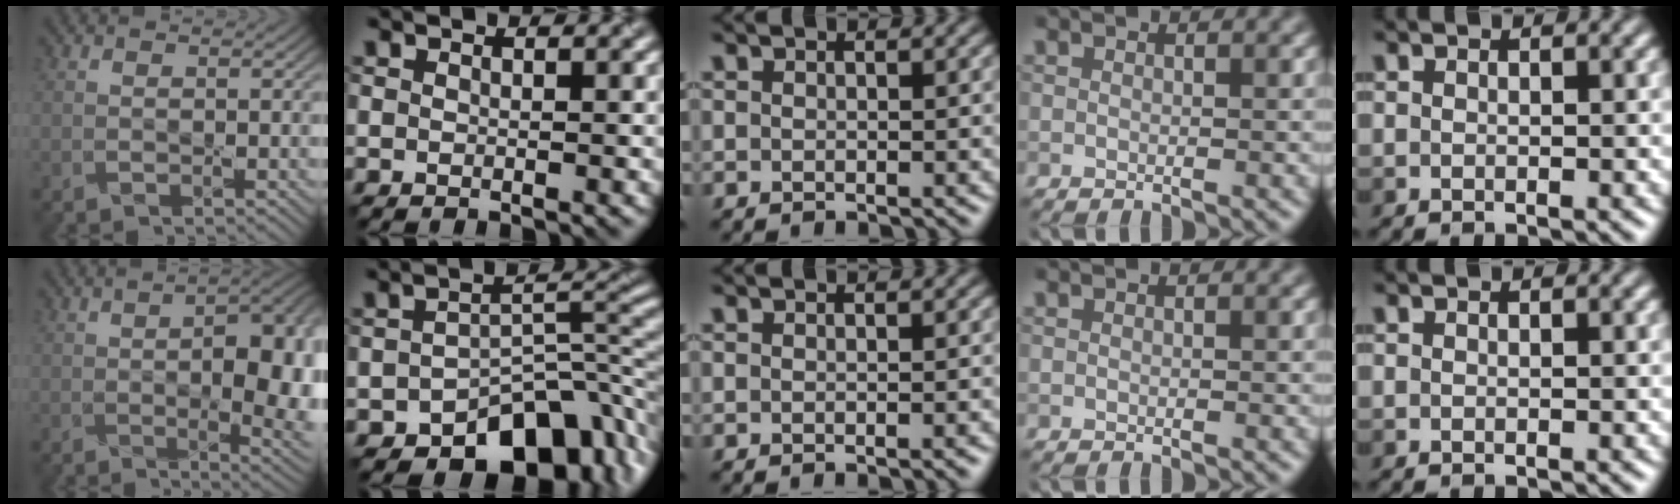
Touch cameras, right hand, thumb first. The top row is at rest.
{"thumb": {"total": 13.2, "force": [-0.4, 6.1, 11.6], "torque": [-0.154, -0.014, 0.011]}, "index": {"total": 9.6, "force": [-6.4, 4.9, 5.1], "torque": [-0.046, -0.006, -0.109]}, "middle": {"total": 0.6, "force": [-0.3, 0.1, 0.5], "torque": [-0.007, 0.001, 0.000]}}